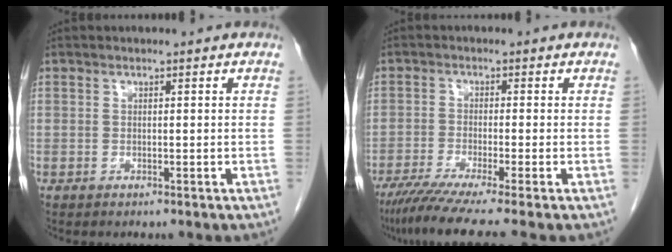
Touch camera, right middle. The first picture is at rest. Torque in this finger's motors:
{"motor_torque": [1.19, -0.95, 0.16, 0.11]}